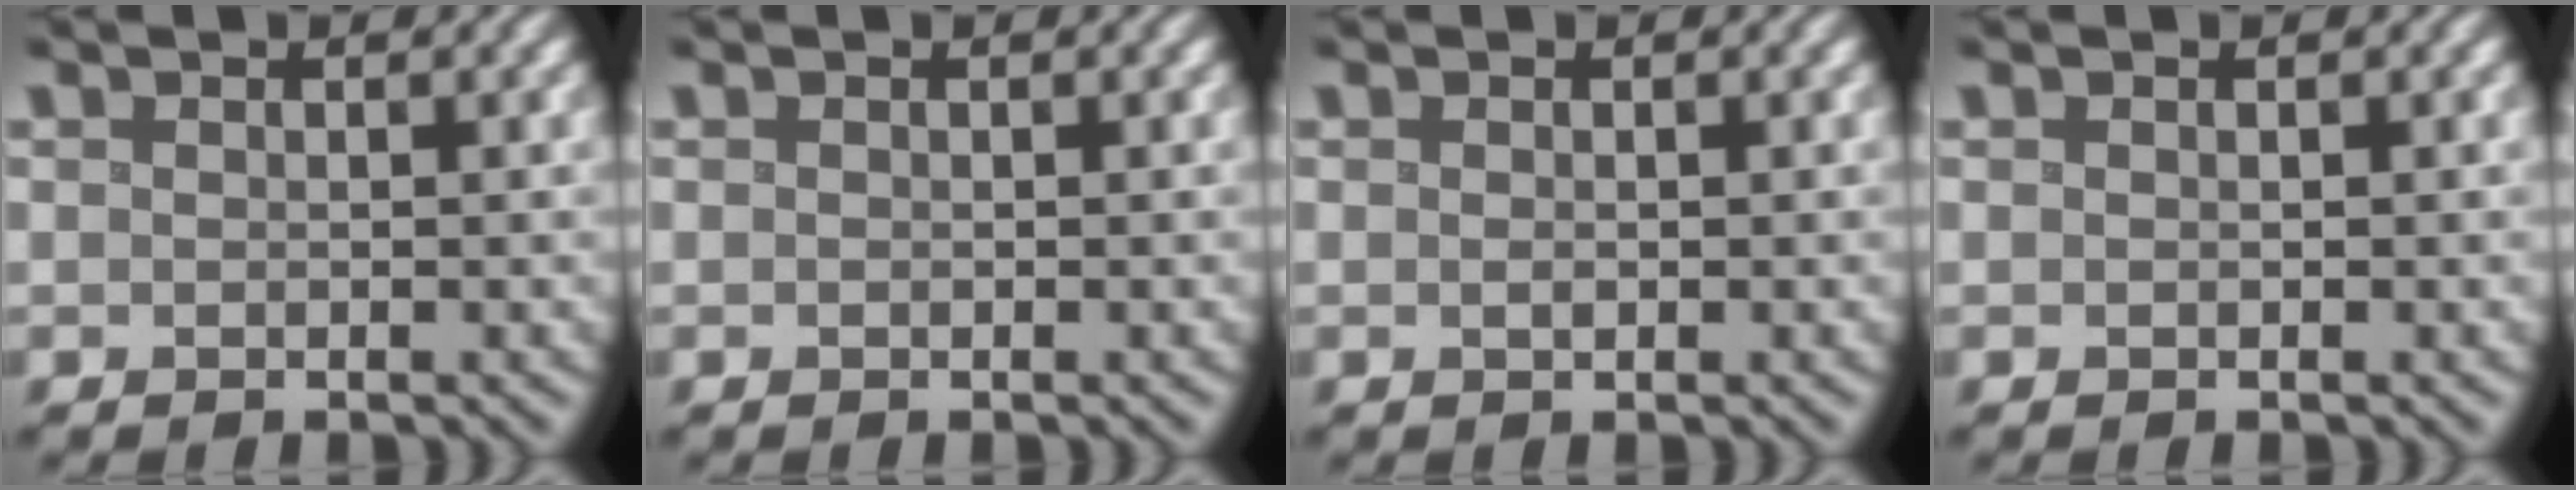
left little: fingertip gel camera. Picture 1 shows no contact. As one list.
[{"total": 0.0}, {"total": 0.0}, {"total": 0.0}]